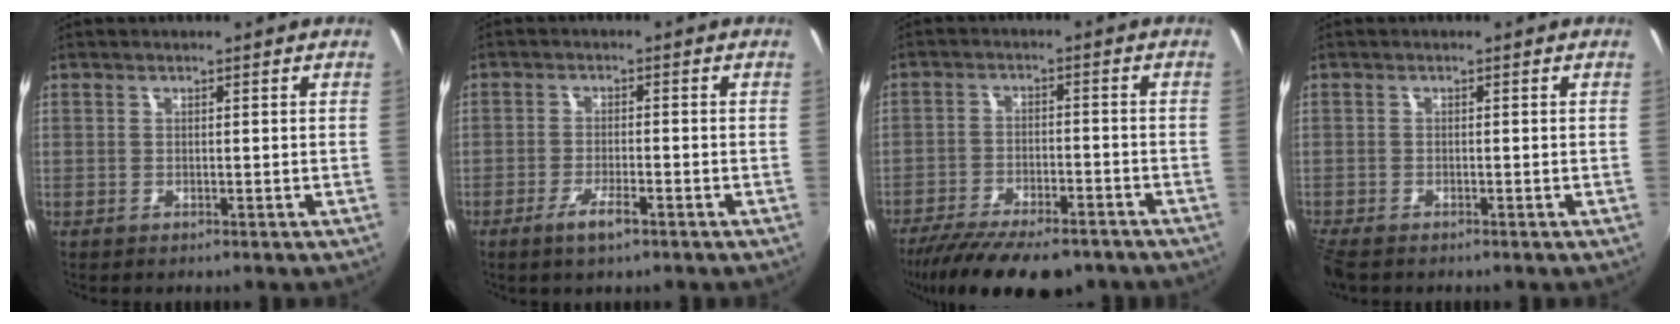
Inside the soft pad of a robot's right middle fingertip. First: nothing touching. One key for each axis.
{"total": 4.0, "fx": -2.7, "fy": -0.1, "fz": 3.0, "tx": -0.066, "ty": -0.011, "tz": -0.052}
{"total": 16.7, "fx": -13.3, "fy": 4.5, "fz": 9.0, "tx": -0.180, "ty": -0.045, "tz": -0.204}
{"total": 4.0, "fx": -3.4, "fy": 1.1, "fz": 1.8, "tx": -0.050, "ty": -0.022, "tz": -0.068}